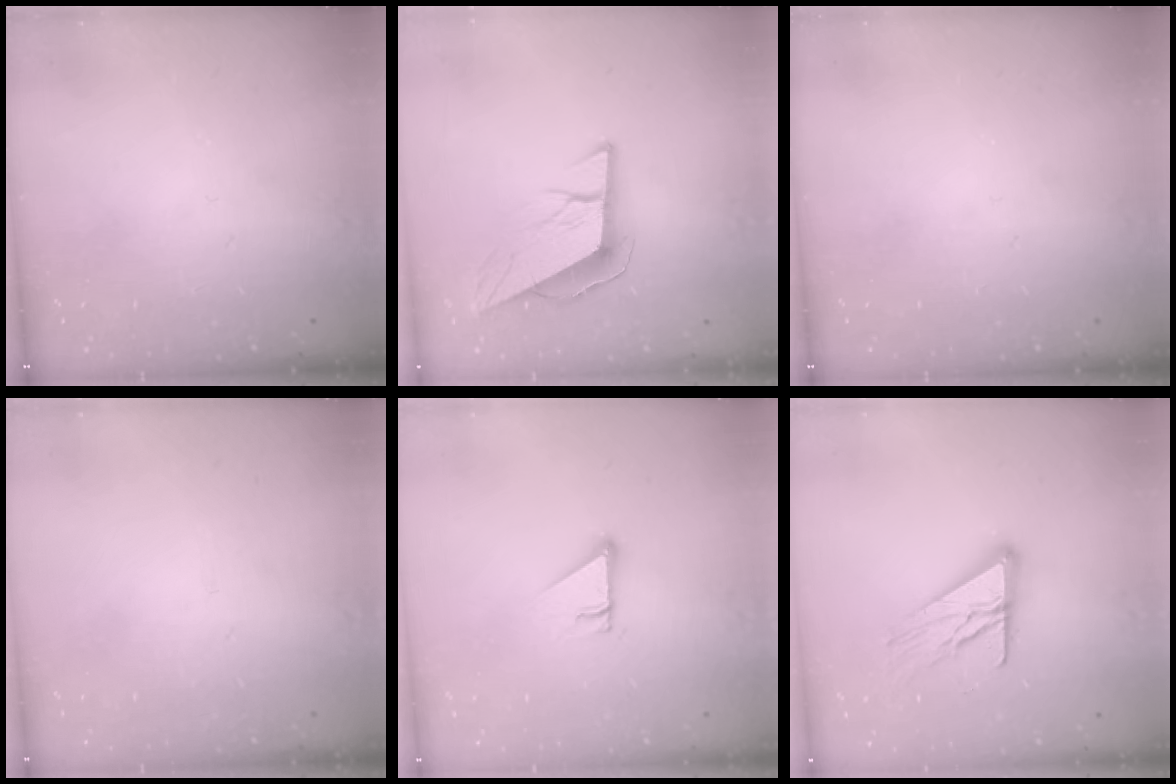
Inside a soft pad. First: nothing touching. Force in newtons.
{"total": 10.7, "press": 10.2, "slide": 3.3}
{"total": 0.0}
{"total": 1.5, "press": 1.5, "slide": 0.1}
{"total": 2.7, "press": 2.7, "slide": 0.0}
{"total": 13.8, "press": 13.8, "slide": 1.1}